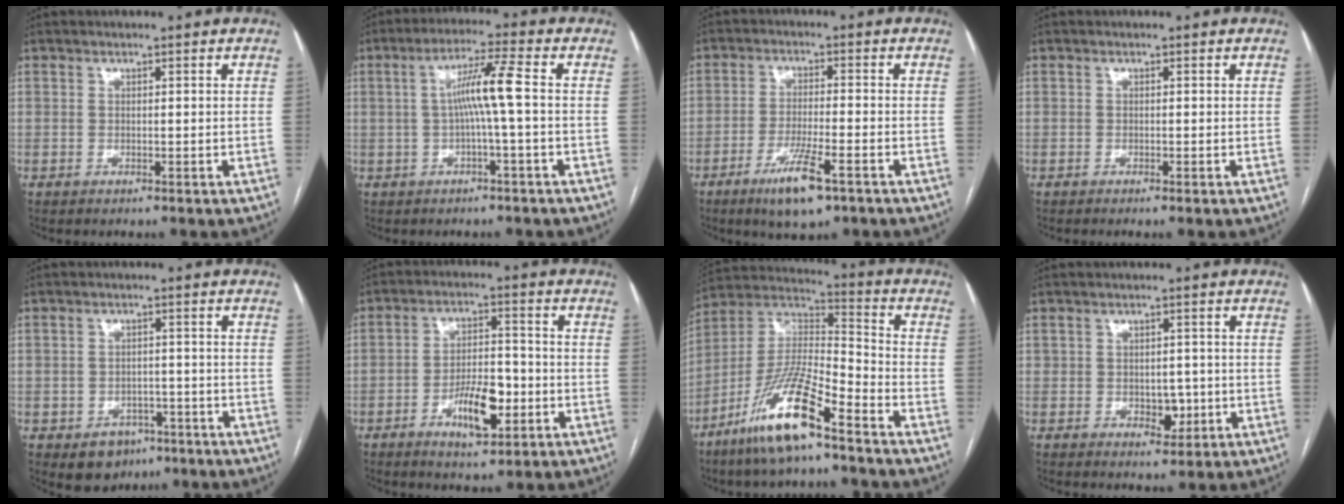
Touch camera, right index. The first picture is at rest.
{"total": 6.4, "force": [-0.1, -0.8, 6.4], "torque": [-0.118, 0.015, 0.000]}
{"total": 8.0, "force": [-4.7, 1.1, 6.3], "torque": [-0.119, -0.014, -0.077]}
{"total": 0.5, "force": [-0.4, -0.1, 0.4], "torque": [-0.008, 0.000, -0.006]}
{"total": 5.7, "force": [-3.2, 4.3, 1.7], "torque": [-0.018, 0.008, -0.037]}
{"total": 8.6, "force": [-3.3, 3.1, 7.3], "torque": [-0.130, 0.005, -0.052]}
{"total": 15.5, "force": [-9.8, 2.1, 11.8], "torque": [-0.241, -0.010, -0.186]}
{"total": 3.6, "force": [-0.7, 2.4, 2.6], "torque": [-0.030, 0.004, -0.002]}